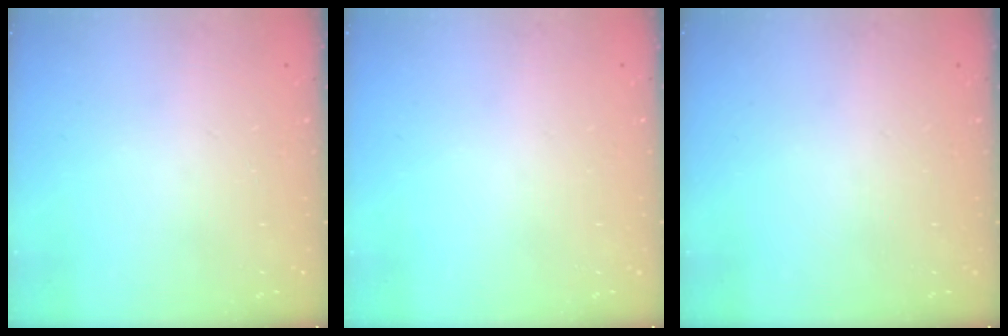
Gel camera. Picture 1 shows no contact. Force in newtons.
{"total": 0.0}
{"total": 0.0}